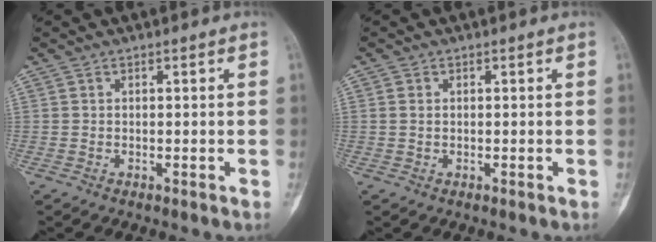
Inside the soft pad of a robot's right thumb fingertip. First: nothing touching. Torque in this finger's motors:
{"motor_torque": [-0.10, 0.20, -0.20, 0.18, -0.03]}